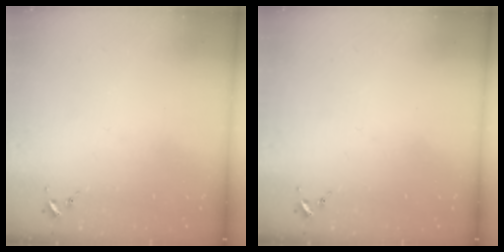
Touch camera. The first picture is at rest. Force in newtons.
{"total": 0.0}